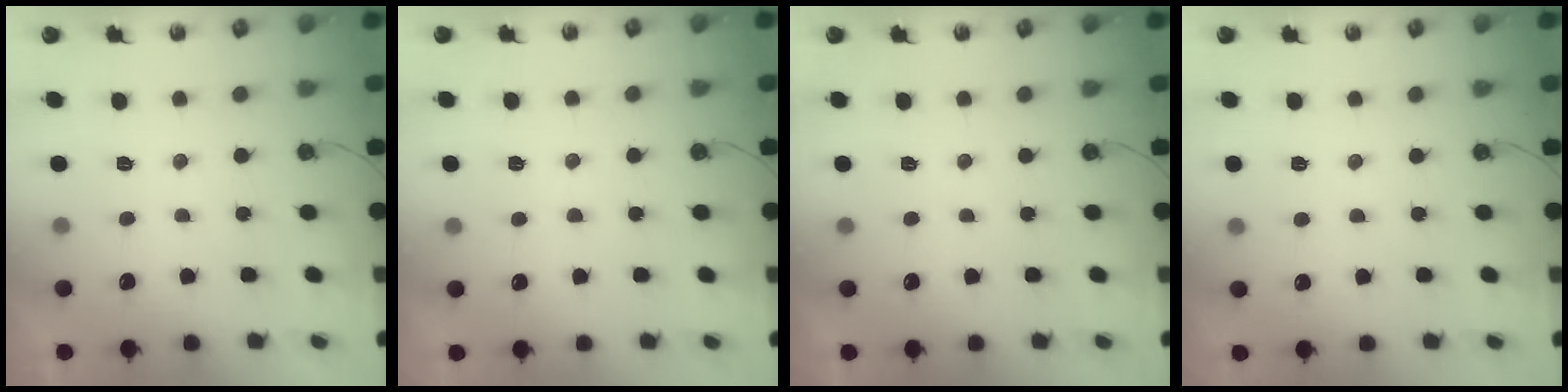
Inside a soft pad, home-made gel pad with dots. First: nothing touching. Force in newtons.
{"total": 5.4, "press": 5.3, "slide": 0.7}
{"total": 0.0}
{"total": 3.4, "press": 3.3, "slide": 0.5}